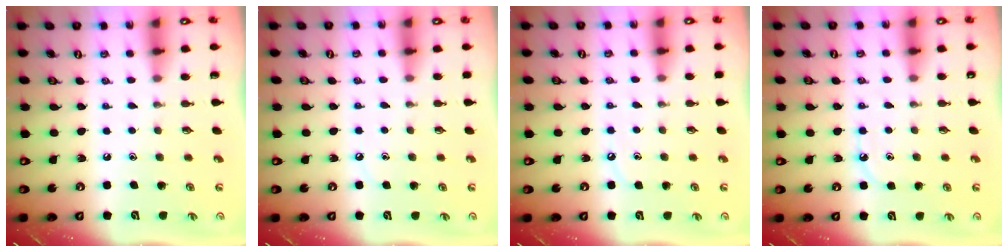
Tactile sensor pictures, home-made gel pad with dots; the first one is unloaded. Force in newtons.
{"total": 2.5, "press": 2.5, "slide": 0.4}
{"total": 4.8, "press": 4.8, "slide": 0.6}
{"total": 5.3, "press": 5.2, "slide": 0.5}